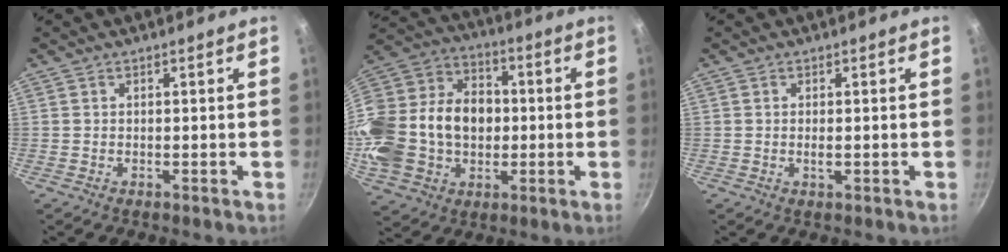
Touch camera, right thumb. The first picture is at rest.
{"total": 26.3, "force": [-1.2, 20.0, 17.0], "torque": [-0.341, 0.051, -0.016]}
{"total": 1.2, "force": [-0.2, 0.4, 1.1], "torque": [-0.023, -0.001, -0.004]}